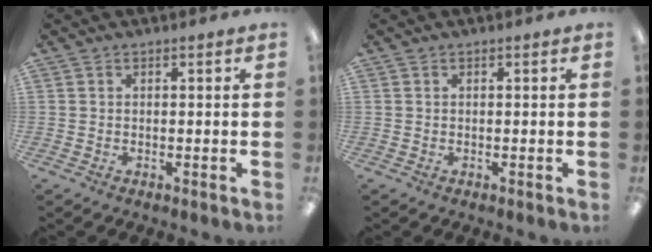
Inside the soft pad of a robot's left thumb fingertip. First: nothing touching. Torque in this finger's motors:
{"motor_torque": [0.00, 0.00, 0.00, 0.00, 0.00]}